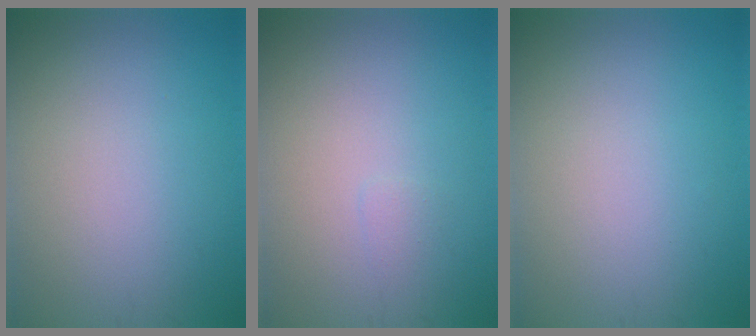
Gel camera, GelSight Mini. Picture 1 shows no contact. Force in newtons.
{"total": 0.5, "press": 0.5, "slide": 0.0}
{"total": 0.0}